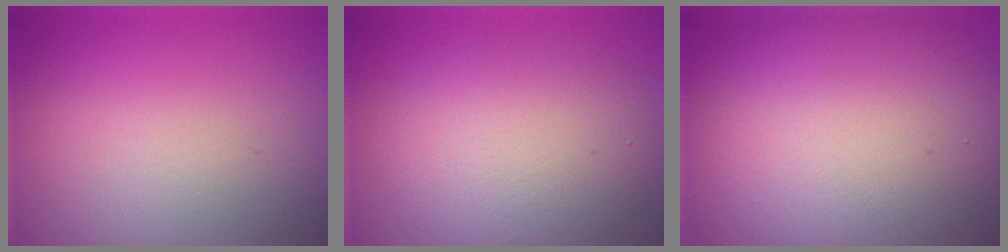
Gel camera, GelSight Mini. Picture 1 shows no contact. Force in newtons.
{"total": 5.6, "press": 5.6, "slide": 0.1}
{"total": 15.3, "press": 15.3, "slide": 0.8}